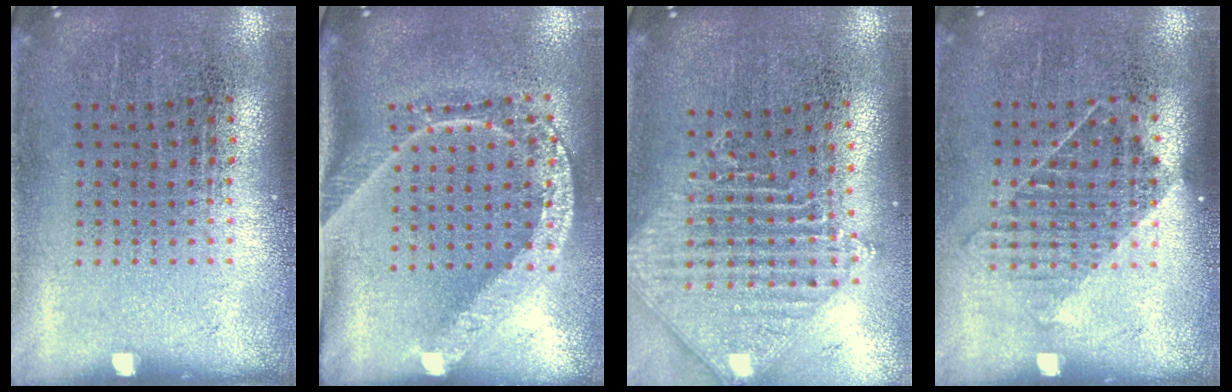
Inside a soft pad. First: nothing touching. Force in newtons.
{"total": 2.0, "press": 1.6, "slide": 1.3}
{"total": 1.9, "press": 1.6, "slide": 1.0}
{"total": 1.1, "press": 0.9, "slide": 0.6}